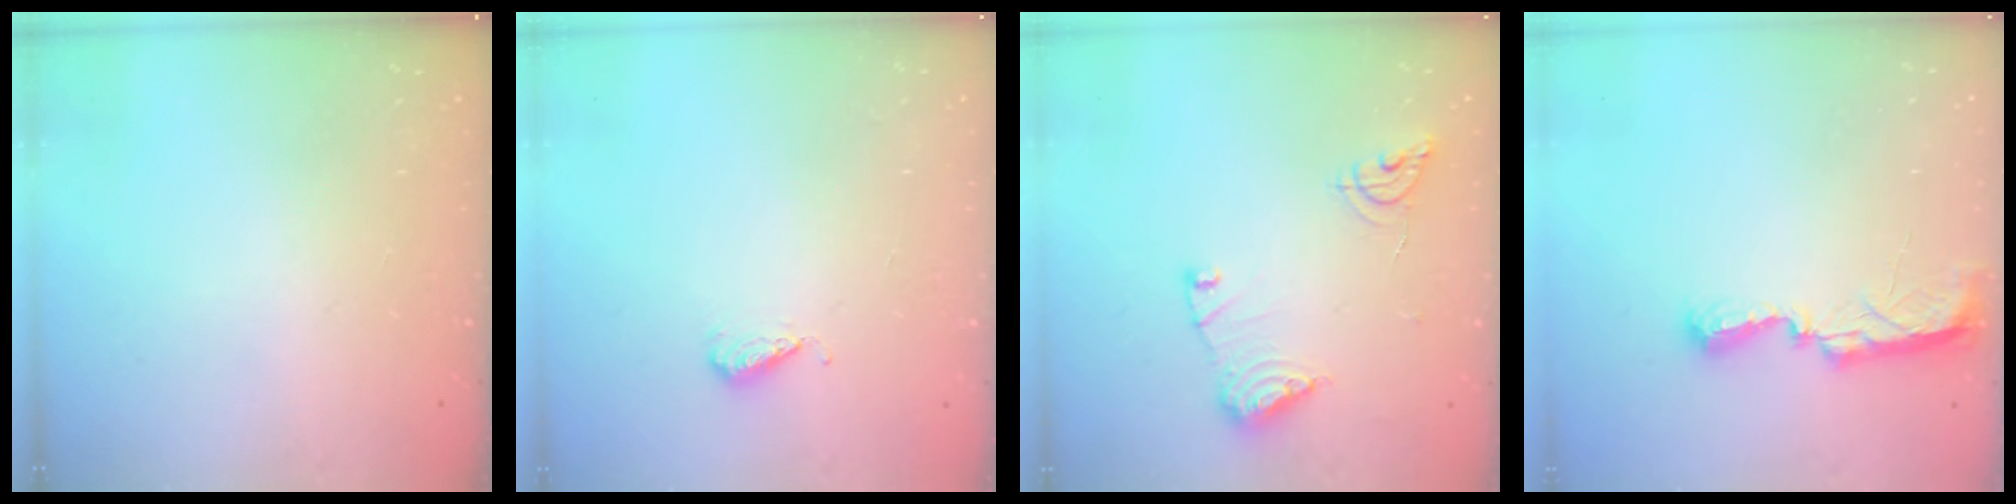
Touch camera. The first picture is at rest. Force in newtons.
{"total": 4.0, "press": 3.8, "slide": 1.2}
{"total": 11.5, "press": 11.4, "slide": 1.0}
{"total": 8.0, "press": 7.9, "slide": 1.1}